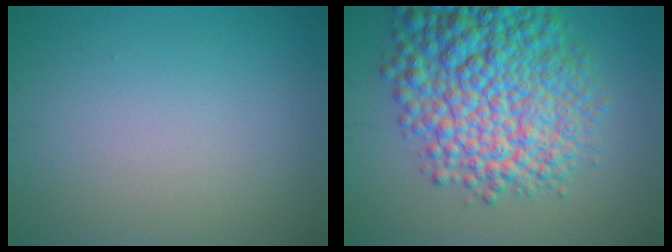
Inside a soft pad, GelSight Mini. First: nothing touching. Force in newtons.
{"total": 11.7, "press": 11.7, "slide": 0.4}